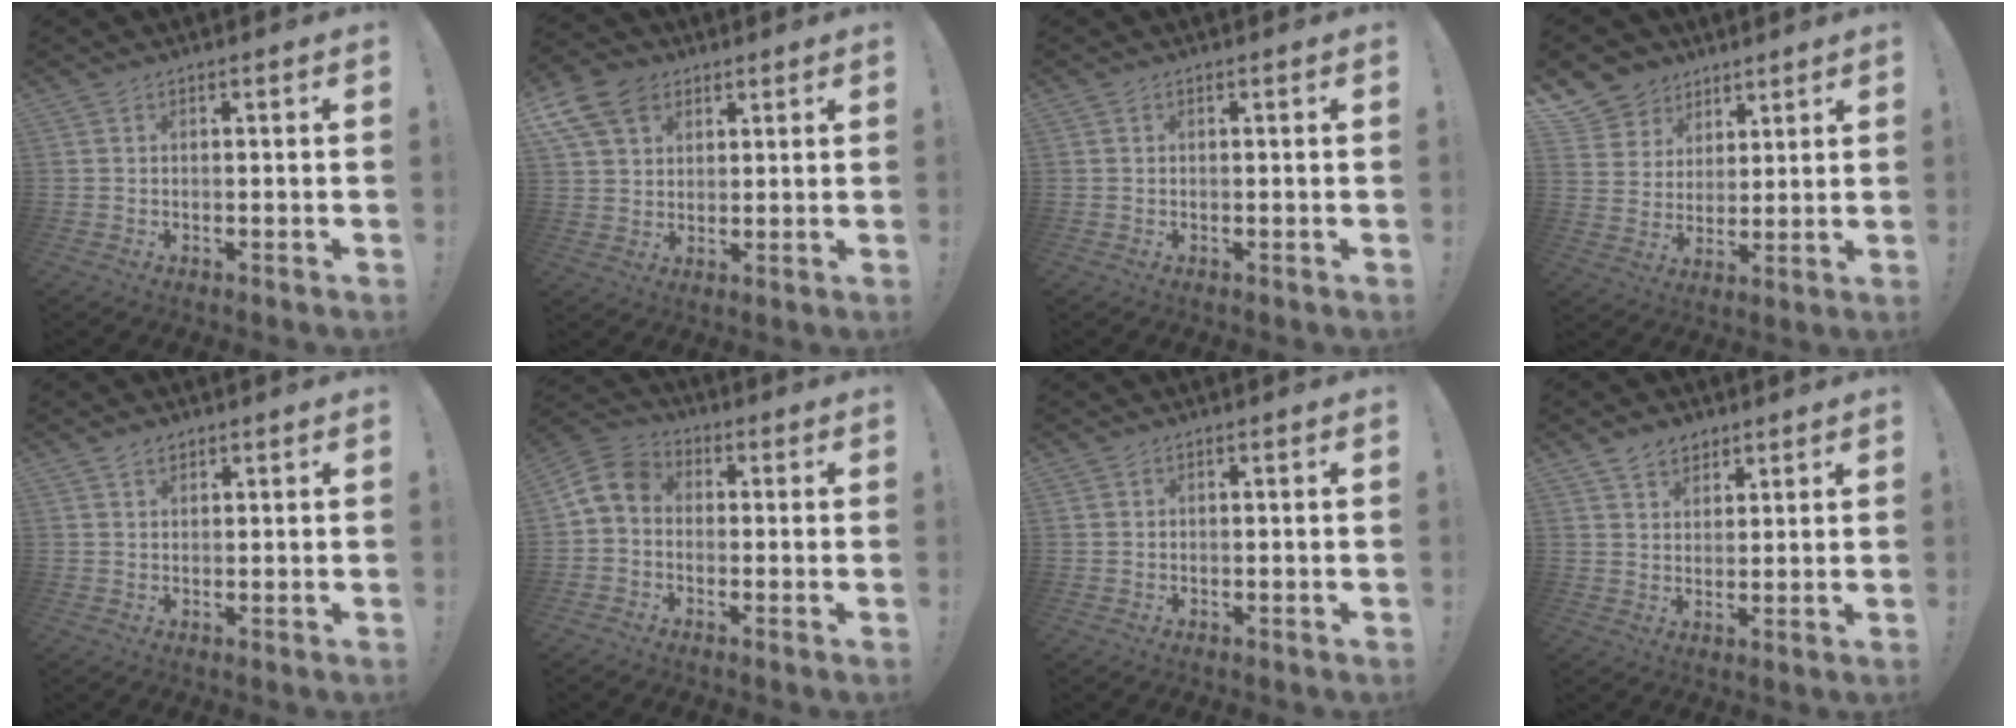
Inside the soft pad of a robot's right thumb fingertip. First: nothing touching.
{"total": 12.3, "force": [6.2, 8.8, 5.8], "torque": [-0.107, -0.026, 0.125]}
{"total": 0.0}
{"total": 9.0, "force": [5.2, 7.2, 1.0], "torque": [-0.022, -0.041, 0.108]}
{"total": 2.0, "force": [1.5, 1.2, 0.6], "torque": [-0.004, -0.005, 0.026]}
{"total": 8.1, "force": [-0.4, 6.1, 5.3], "torque": [-0.117, 0.022, -0.002]}
{"total": 0.6, "force": [0.3, 0.5, 0.0], "torque": [-0.002, 0.002, 0.007]}
{"total": 6.1, "force": [4.1, 4.2, 1.4], "torque": [-0.022, -0.020, 0.079]}